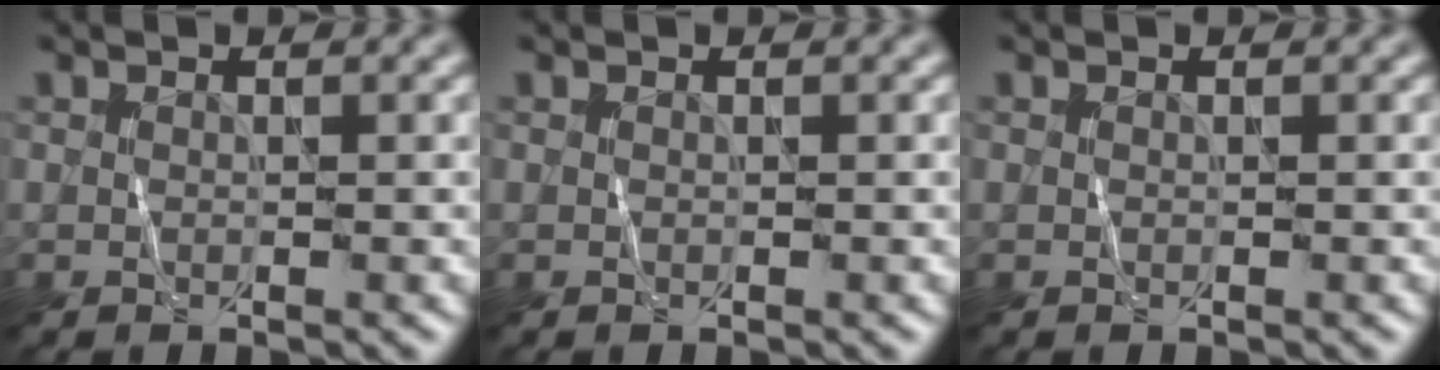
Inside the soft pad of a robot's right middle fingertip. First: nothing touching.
{"total": 0.0}
{"total": 0.0}